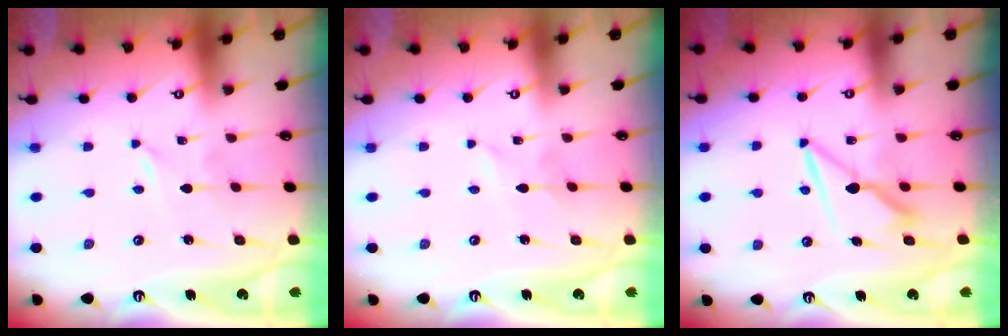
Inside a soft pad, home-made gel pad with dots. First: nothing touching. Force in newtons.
{"total": 0.9, "press": 0.9, "slide": 0.1}
{"total": 7.8, "press": 7.8, "slide": 0.4}